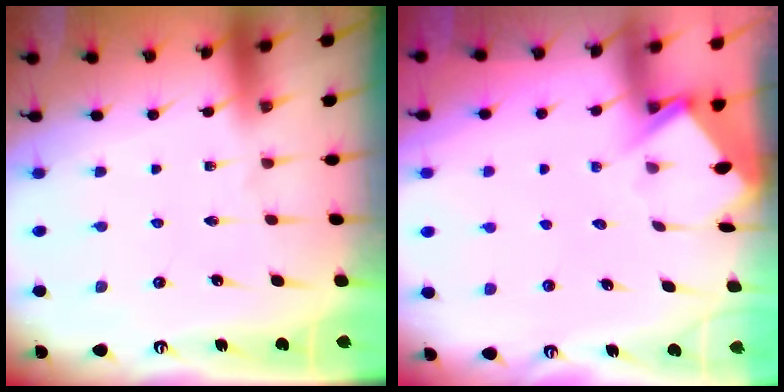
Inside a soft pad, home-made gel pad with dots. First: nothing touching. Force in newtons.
{"total": 4.0, "press": 4.0, "slide": 0.4}